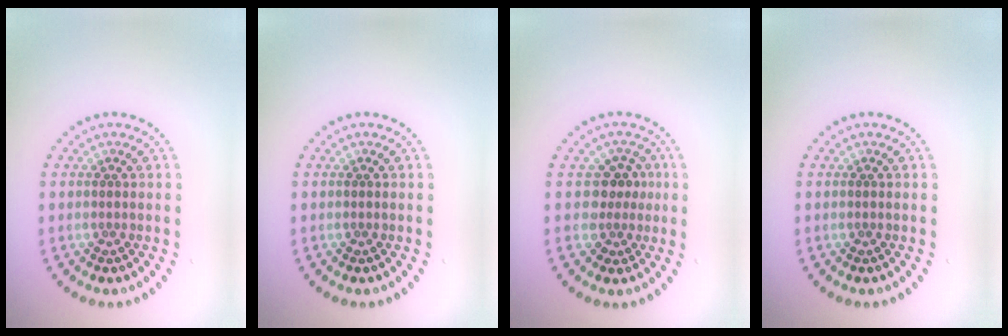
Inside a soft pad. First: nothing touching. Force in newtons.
{"total": 0.0}
{"total": 2.6, "press": 2.0, "slide": 1.7}
{"total": 0.0}